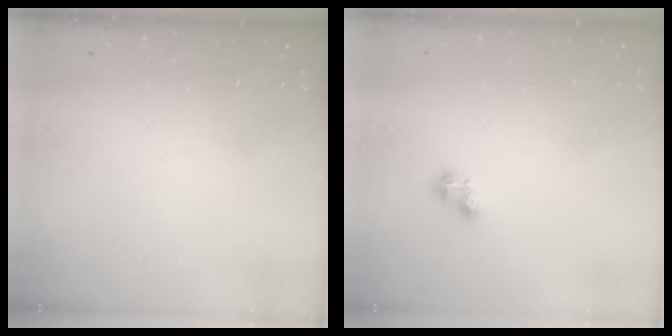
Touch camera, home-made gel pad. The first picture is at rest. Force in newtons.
{"total": 2.9, "press": 2.8, "slide": 0.4}